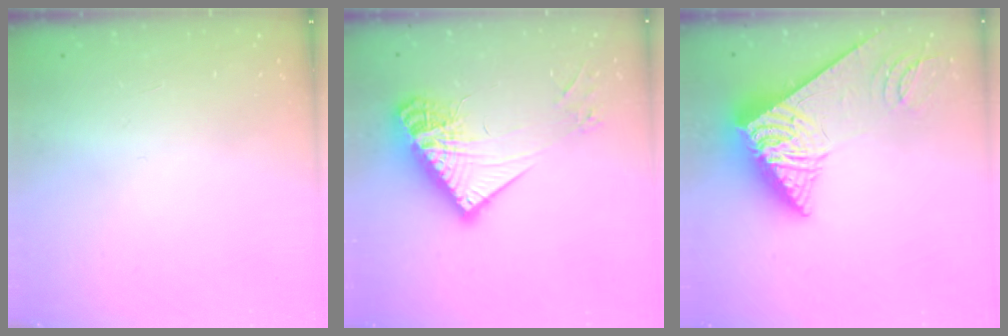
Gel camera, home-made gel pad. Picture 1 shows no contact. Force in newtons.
{"total": 17.7, "press": 17.7, "slide": 1.5}
{"total": 12.6, "press": 12.5, "slide": 1.5}